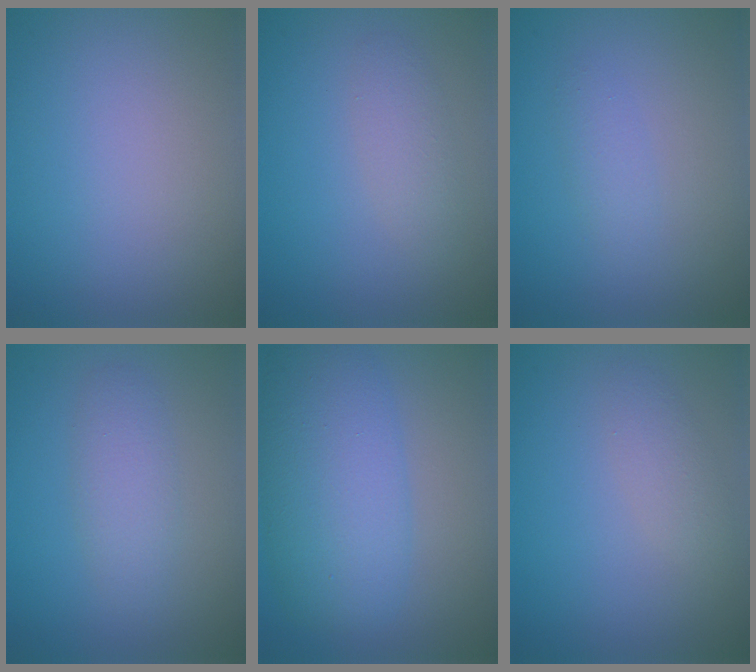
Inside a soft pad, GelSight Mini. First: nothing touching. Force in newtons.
{"total": 1.7, "press": 1.7, "slide": 0.1}
{"total": 1.2, "press": 1.2, "slide": 0.1}
{"total": 2.4, "press": 2.4, "slide": 0.2}
{"total": 7.6, "press": 7.6, "slide": 0.1}
{"total": 1.6, "press": 1.6, "slide": 0.1}